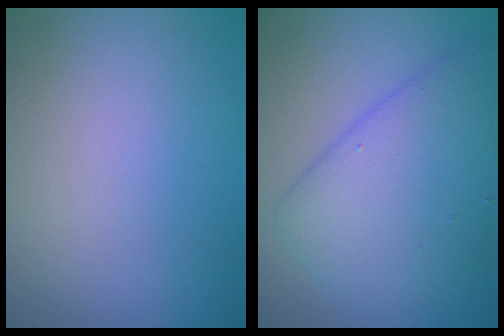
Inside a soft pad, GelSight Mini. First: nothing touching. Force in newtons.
{"total": 7.0, "press": 7.0, "slide": 0.3}